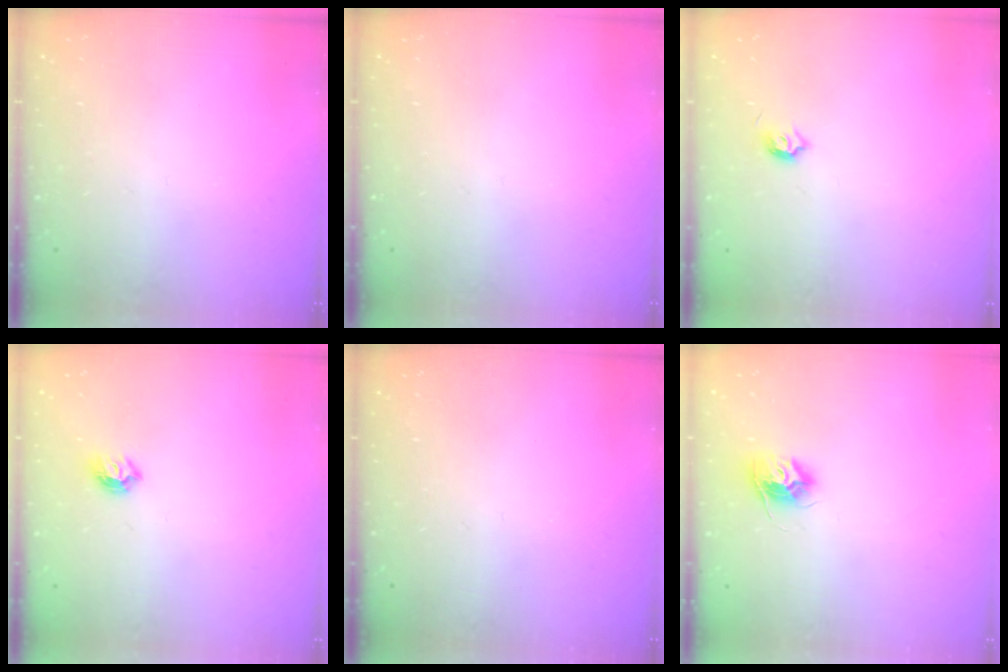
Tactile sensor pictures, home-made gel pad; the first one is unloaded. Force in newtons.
{"total": 0.0}
{"total": 3.9, "press": 3.8, "slide": 0.7}
{"total": 6.4, "press": 6.4, "slide": 0.7}
{"total": 0.0}
{"total": 9.3, "press": 9.3, "slide": 0.5}